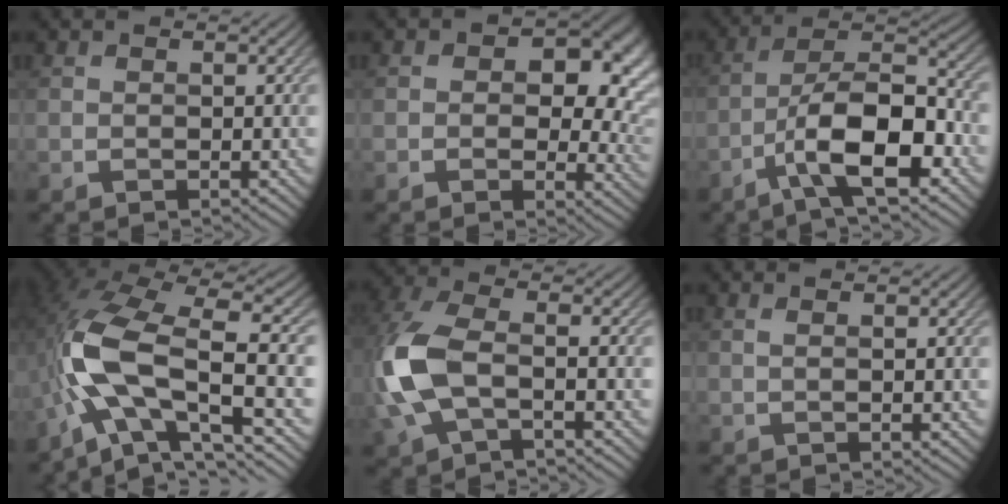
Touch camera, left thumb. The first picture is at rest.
{"total": 11.8, "force": [2.4, 7.5, 8.7], "torque": [-0.088, -0.008, 0.041]}
{"total": 11.9, "force": [-5.6, 4.3, 9.6], "torque": [-0.163, 0.003, -0.105]}
{"total": 15.3, "force": [-3.2, 6.2, 13.6], "torque": [-0.284, -0.001, -0.061]}
{"total": 10.5, "force": [-1.2, 5.3, 8.9], "torque": [-0.243, -0.008, -0.029]}
{"total": 1.3, "force": [0.6, 0.3, 1.1], "torque": [-0.014, 0.002, 0.004]}